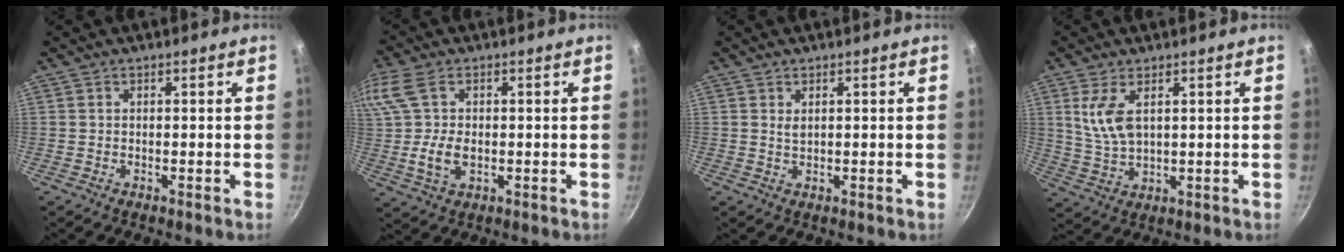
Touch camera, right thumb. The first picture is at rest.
{"total": 10.4, "force": [0.5, 6.4, 8.1], "torque": [-0.164, -0.001, 0.003]}
{"total": 1.3, "force": [0.5, 0.7, 1.0], "torque": [-0.016, -0.004, 0.010]}
{"total": 7.1, "force": [2.5, 3.5, 5.7], "torque": [-0.110, -0.020, 0.056]}